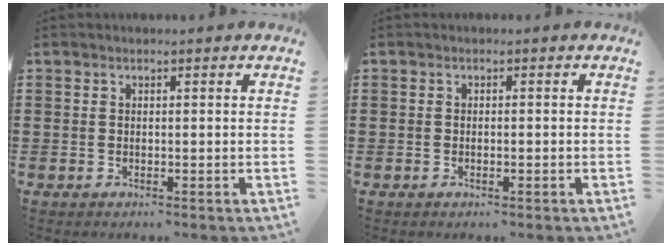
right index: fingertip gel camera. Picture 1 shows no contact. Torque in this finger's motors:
{"motor_torque": [-0.17, 0.54, -0.01, 0.00]}